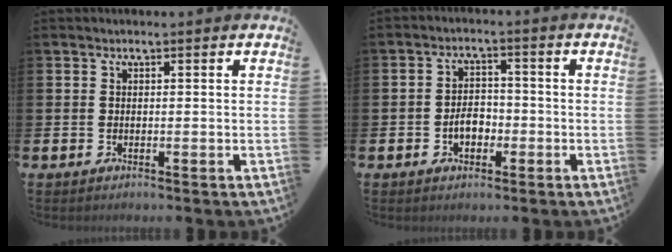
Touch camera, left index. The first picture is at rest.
{"total": 3.6, "force": [-1.2, 2.4, 2.4], "torque": [-0.033, 0.000, -0.027]}